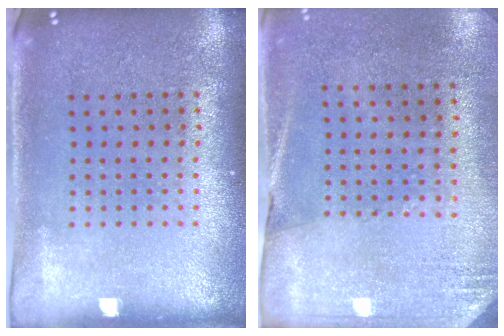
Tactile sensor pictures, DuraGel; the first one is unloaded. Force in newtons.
{"total": 2.6, "press": 2.3, "slide": 1.2}